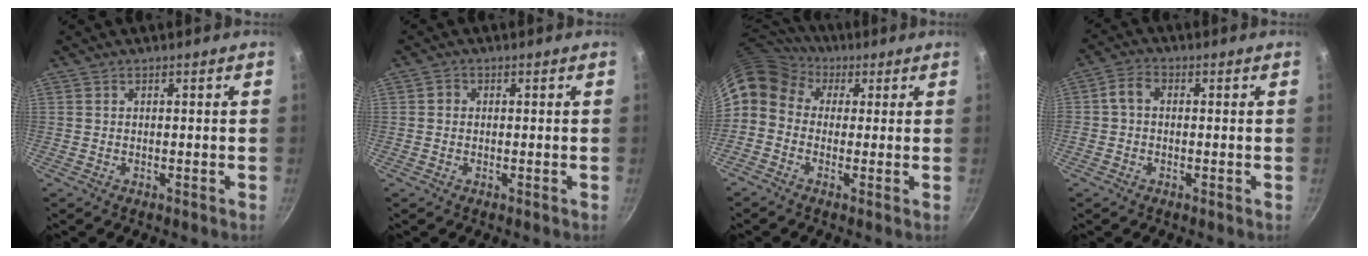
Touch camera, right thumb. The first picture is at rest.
{"total": 1.4, "force": [0.1, 1.3, 0.6], "torque": [-0.009, 0.005, -0.001]}
{"total": 9.8, "force": [2.4, 8.3, 4.6], "torque": [-0.088, 0.023, 0.016]}
{"total": 3.4, "force": [0.0, 2.7, 2.1], "torque": [-0.040, 0.011, -0.010]}